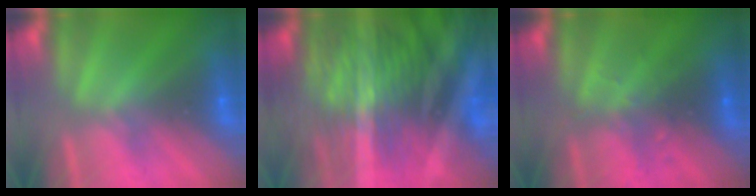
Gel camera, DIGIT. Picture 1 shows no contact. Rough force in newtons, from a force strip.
{"total": 8.7}
{"total": 2.8}